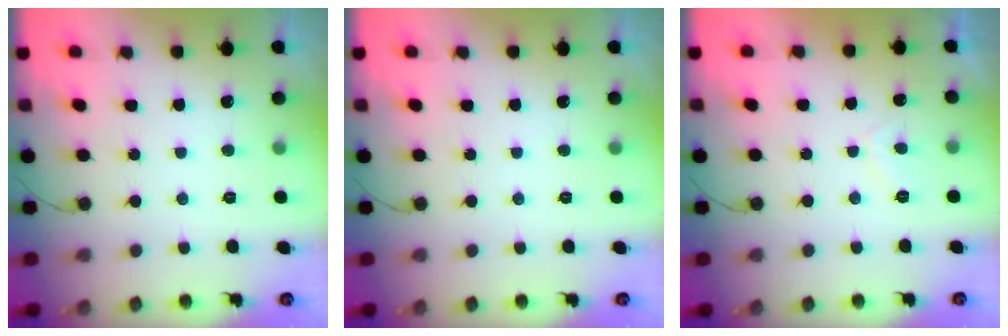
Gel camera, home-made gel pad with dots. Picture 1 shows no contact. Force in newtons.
{"total": 0.0}
{"total": 1.7, "press": 1.5, "slide": 0.8}